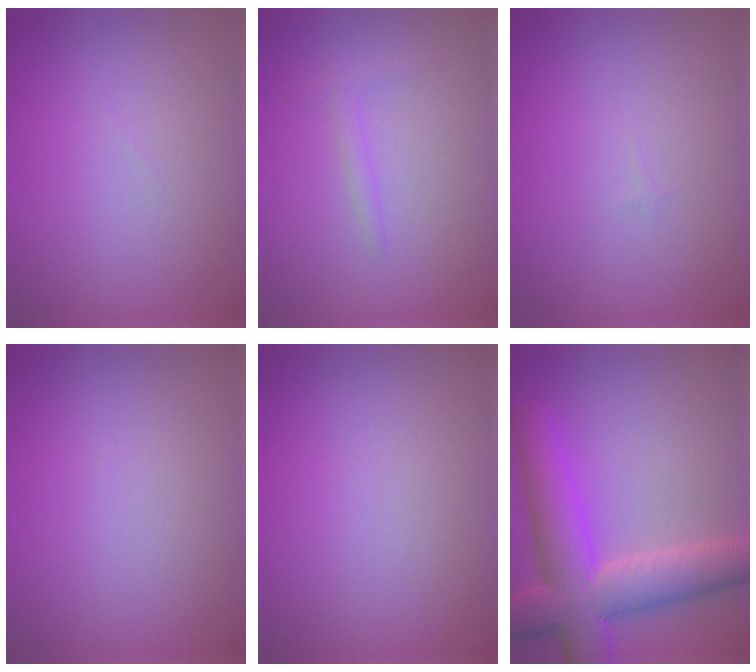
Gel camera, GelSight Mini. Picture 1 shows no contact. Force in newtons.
{"total": 1.0, "press": 1.0, "slide": 0.1}
{"total": 0.0}
{"total": 0.0}
{"total": 0.0}
{"total": 9.1, "press": 9.0, "slide": 0.5}